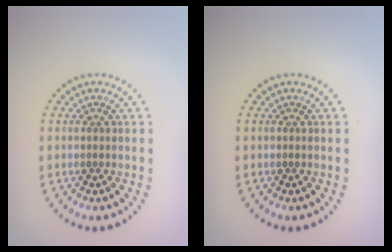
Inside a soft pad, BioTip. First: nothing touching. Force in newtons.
{"total": 0.0}